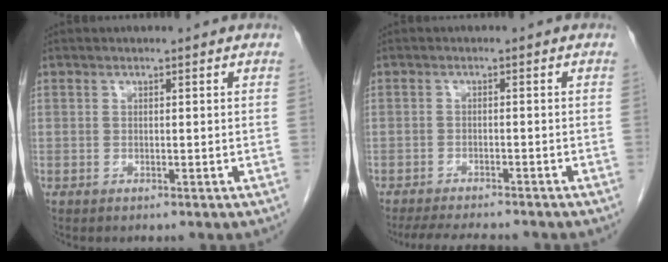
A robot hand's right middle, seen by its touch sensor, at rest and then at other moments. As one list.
[{"total": 8.9, "force": [-7.9, 1.6, 3.6], "torque": [-0.055, -0.012, -0.114]}]